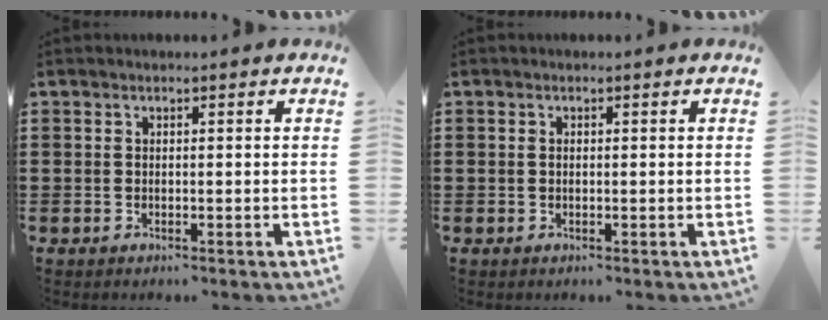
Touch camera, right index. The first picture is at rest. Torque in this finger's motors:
{"motor_torque": [-0.13, 0.28, -0.03, -0.01]}